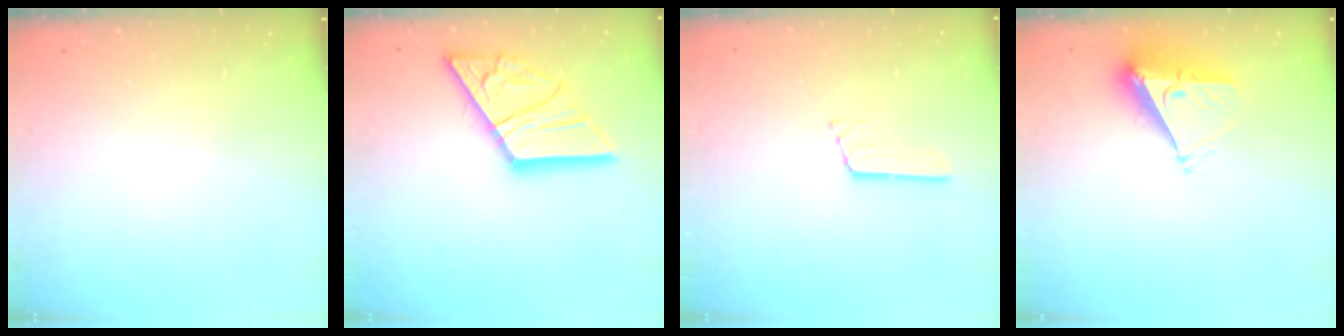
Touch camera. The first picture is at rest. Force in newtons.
{"total": 18.9, "press": 18.8, "slide": 1.6}
{"total": 3.4, "press": 3.4, "slide": 0.3}
{"total": 7.7, "press": 7.7, "slide": 0.7}